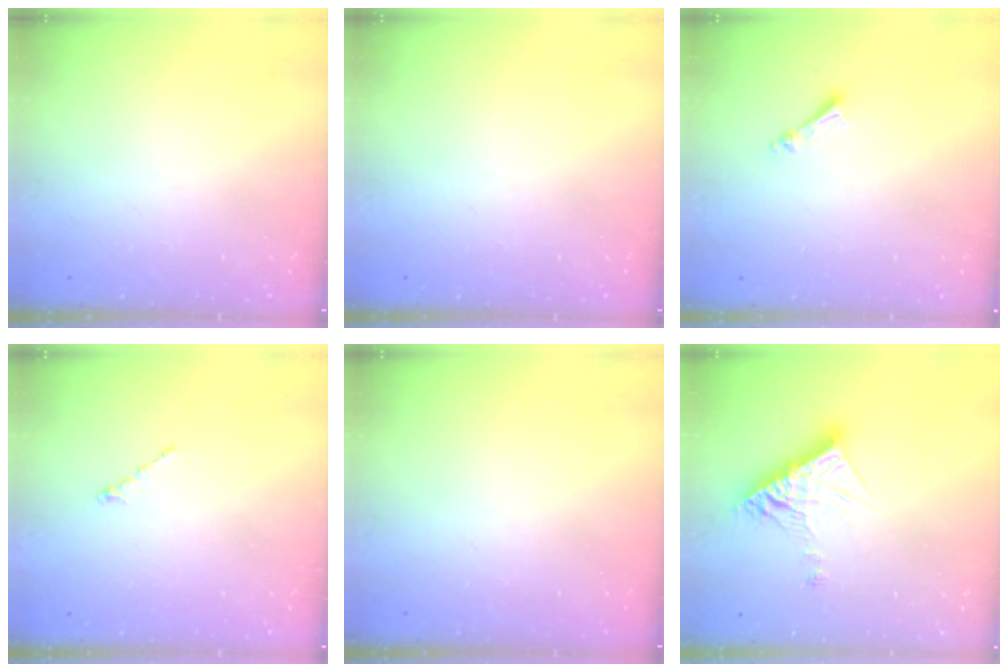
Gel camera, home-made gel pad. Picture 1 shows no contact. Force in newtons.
{"total": 0.0}
{"total": 3.4, "press": 3.4, "slide": 0.4}
{"total": 0.0}
{"total": 0.0}
{"total": 12.4, "press": 12.3, "slide": 1.0}